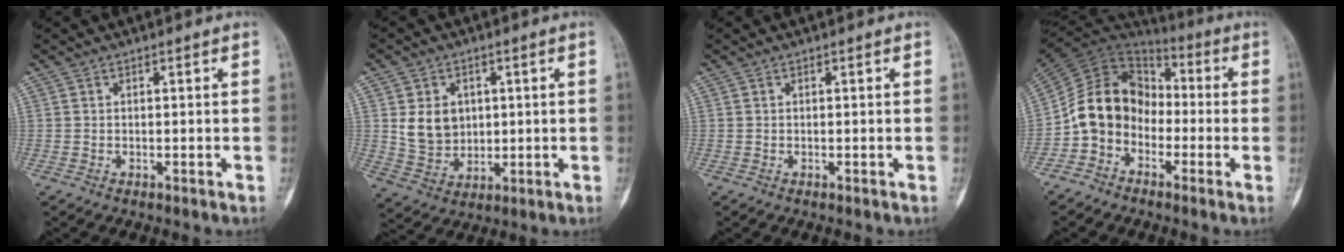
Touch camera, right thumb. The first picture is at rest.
{"total": 8.3, "force": [1.6, 6.9, 4.4], "torque": [-0.044, -0.012, 0.042]}
{"total": 0.0}
{"total": 13.0, "force": [-3.7, 10.6, 6.5], "torque": [-0.100, 0.066, -0.082]}